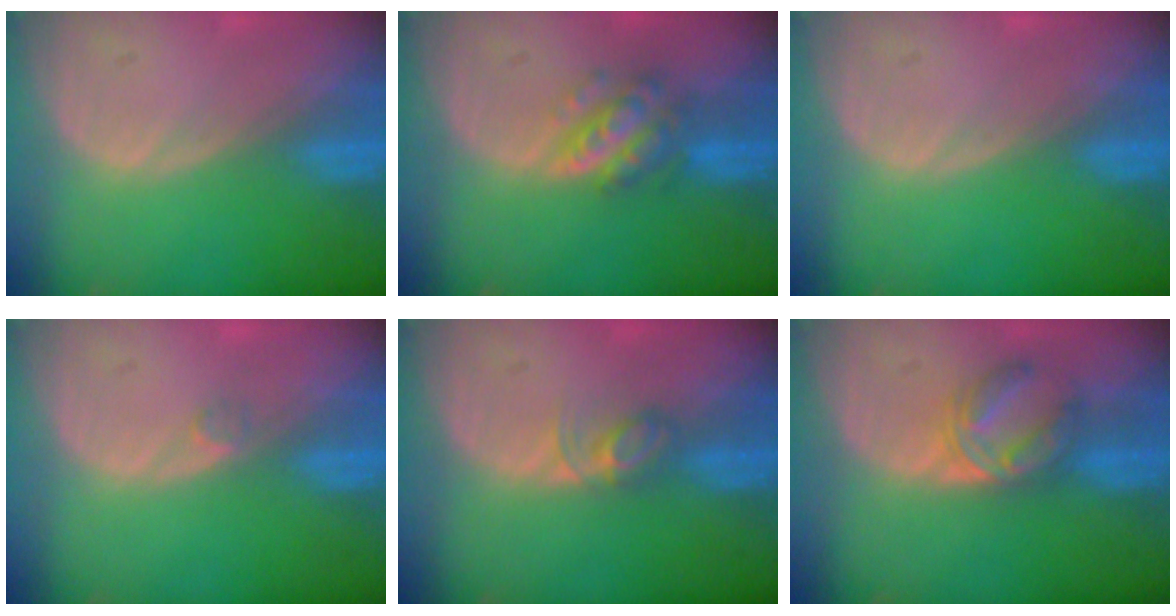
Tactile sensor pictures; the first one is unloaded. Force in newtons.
{"total": 6.0, "press": 5.3, "slide": 2.8}
{"total": 0.0}
{"total": 0.9, "press": 0.8, "slide": 0.5}
{"total": 2.8, "press": 2.8, "slide": 0.4}
{"total": 5.5, "press": 5.4, "slide": 1.0}